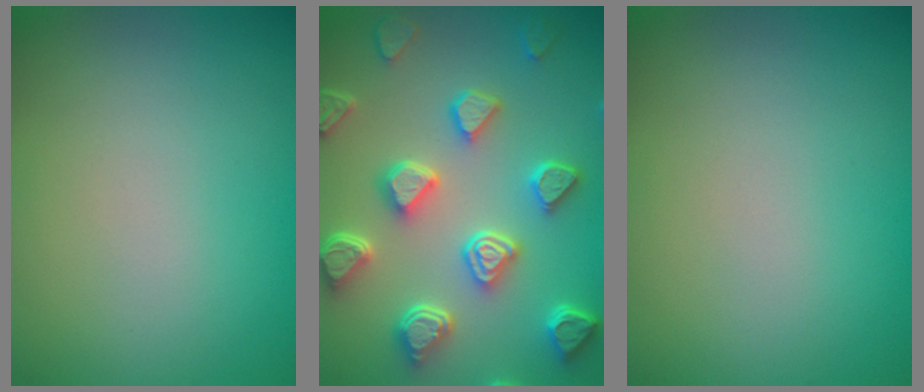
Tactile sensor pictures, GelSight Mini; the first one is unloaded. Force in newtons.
{"total": 7.3, "press": 5.8, "slide": 4.4}
{"total": 0.0}